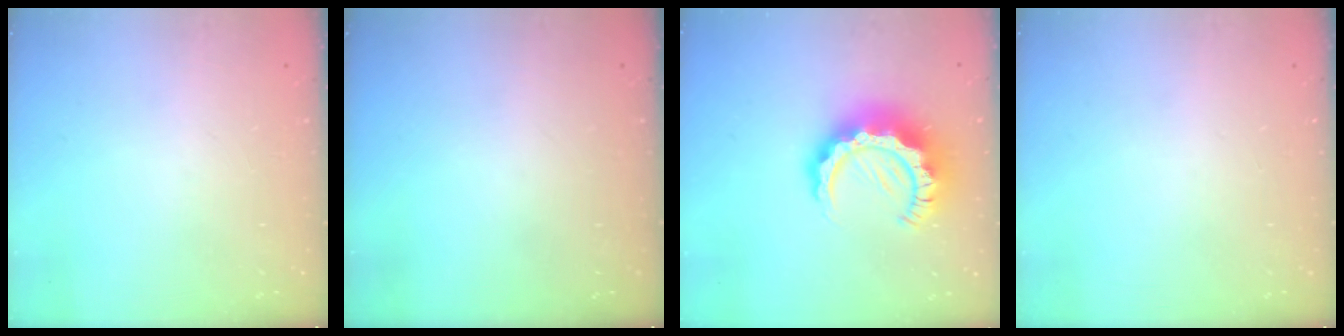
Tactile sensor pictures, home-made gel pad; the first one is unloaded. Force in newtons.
{"total": 0.0}
{"total": 15.1, "press": 15.1, "slide": 1.2}
{"total": 0.0}